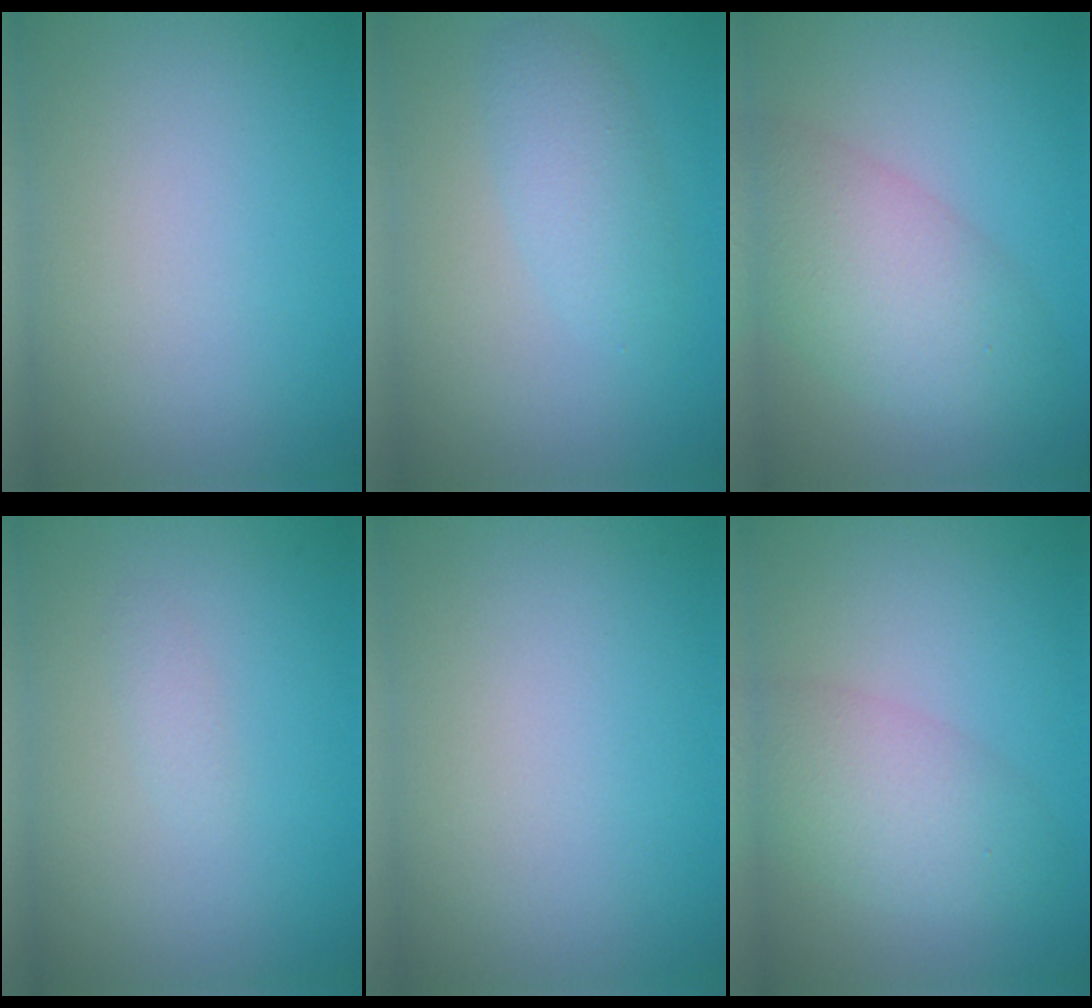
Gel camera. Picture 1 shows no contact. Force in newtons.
{"total": 2.7, "press": 2.7, "slide": 0.1}
{"total": 6.4, "press": 6.4, "slide": 0.2}
{"total": 0.8, "press": 0.8, "slide": 0.1}
{"total": 0.0}
{"total": 4.5, "press": 4.5, "slide": 0.2}